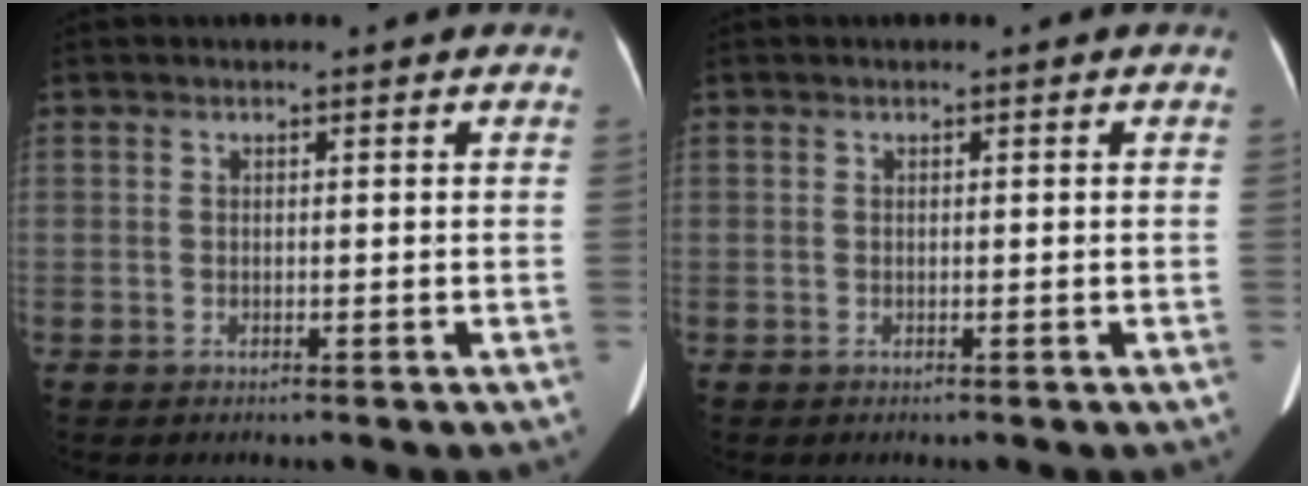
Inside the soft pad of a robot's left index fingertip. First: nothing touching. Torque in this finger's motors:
{"motor_torque": [0.02, 0.02, 0.00, 0.00]}